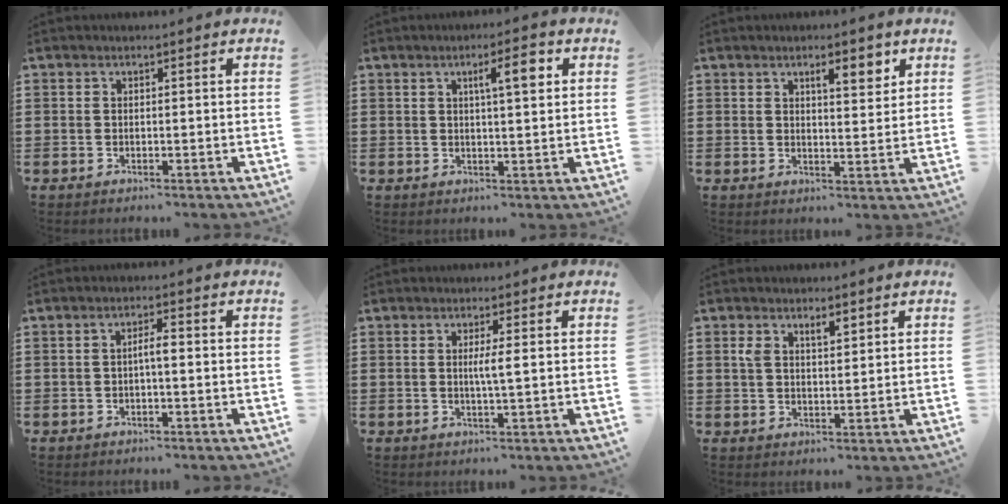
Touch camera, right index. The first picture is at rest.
{"total": 4.6, "force": [1.6, 1.0, 4.2], "torque": [-0.063, 0.000, 0.017]}
{"total": 4.2, "force": [2.3, 1.4, 3.2], "torque": [-0.045, -0.003, 0.034]}
{"total": 1.9, "force": [-0.4, 0.3, 1.9], "torque": [-0.036, 0.003, -0.009]}
{"total": 2.4, "force": [0.2, -0.2, 2.4], "torque": [-0.045, -0.005, 0.000]}
{"total": 3.2, "force": [1.8, 1.3, 2.3], "torque": [-0.050, 0.006, 0.030]}